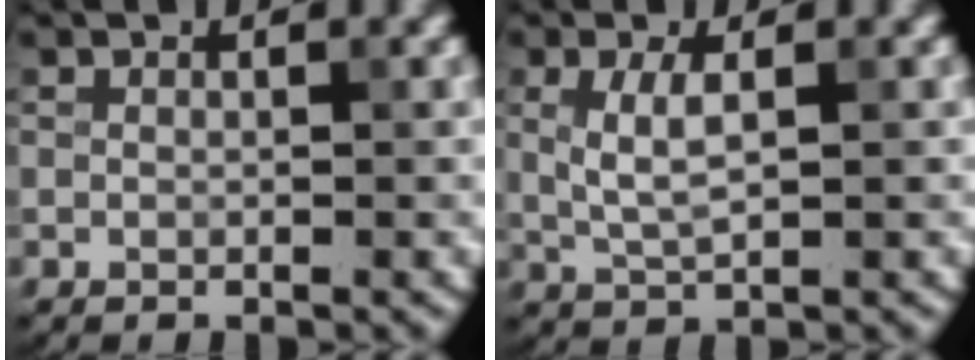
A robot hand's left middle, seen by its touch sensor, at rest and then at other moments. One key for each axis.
{"total": 2.7, "fx": 0.5, "fy": 0.9, "fz": 2.5, "tx": -0.058, "ty": 0.000, "tz": 0.011}